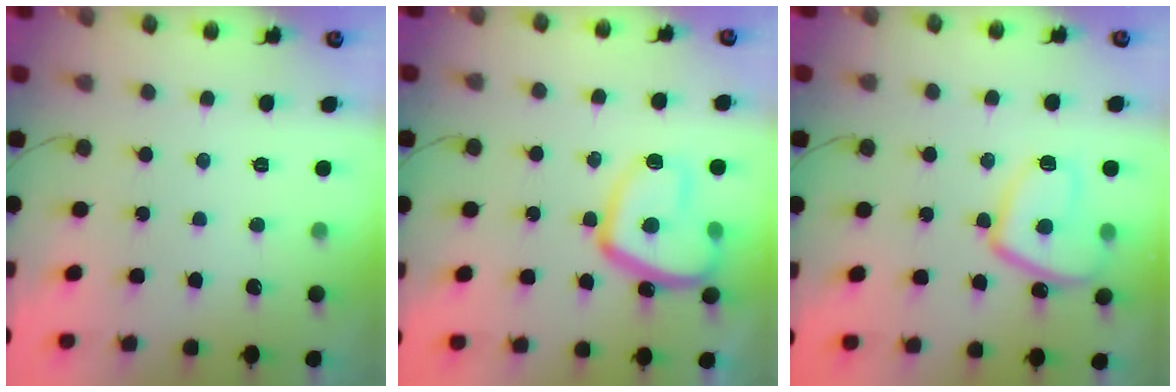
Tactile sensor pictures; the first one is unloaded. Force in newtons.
{"total": 16.0, "press": 15.9, "slide": 1.7}
{"total": 11.5, "press": 11.4, "slide": 1.3}